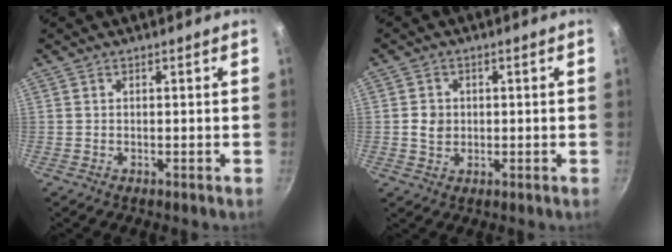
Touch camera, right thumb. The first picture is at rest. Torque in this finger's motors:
{"motor_torque": [-0.01, -0.03, 0.24, 0.03, -0.02]}